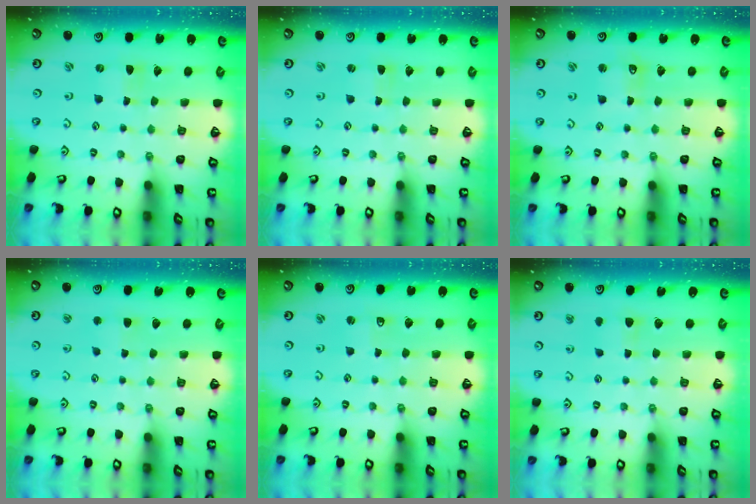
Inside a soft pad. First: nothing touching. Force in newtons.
{"total": 1.0, "press": 1.0, "slide": 0.3}
{"total": 2.6, "press": 2.6, "slide": 0.2}
{"total": 2.8, "press": 2.7, "slide": 0.4}
{"total": 2.1, "press": 2.0, "slide": 0.4}
{"total": 4.1, "press": 4.0, "slide": 0.8}